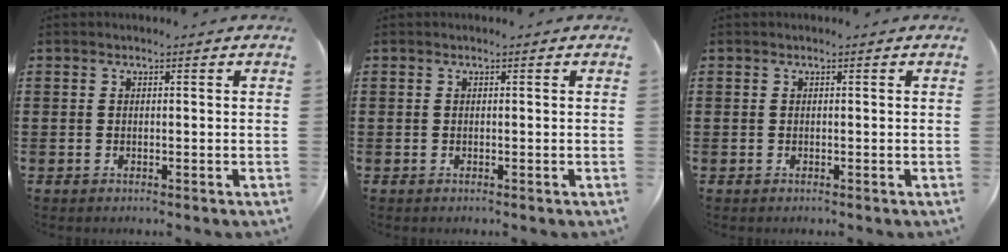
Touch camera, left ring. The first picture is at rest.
{"total": 0.0}
{"total": 0.0}